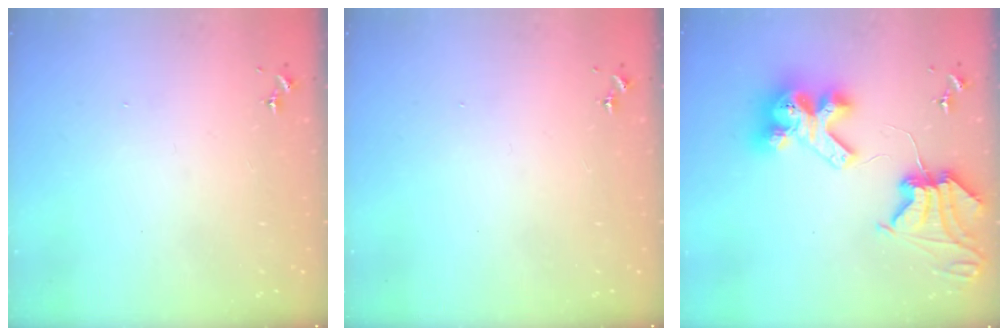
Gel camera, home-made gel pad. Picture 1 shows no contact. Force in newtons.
{"total": 0.0}
{"total": 13.1, "press": 13.0, "slide": 1.7}